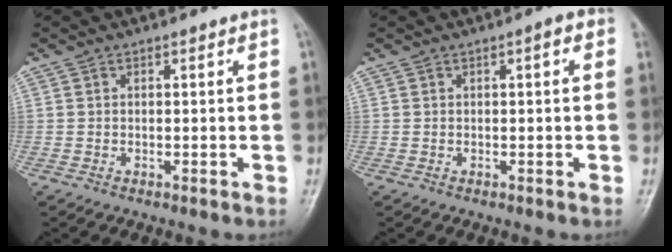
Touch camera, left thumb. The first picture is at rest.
{"total": 1.8, "force": [0.4, 0.6, 1.6], "torque": [-0.015, 0.005, 0.000]}